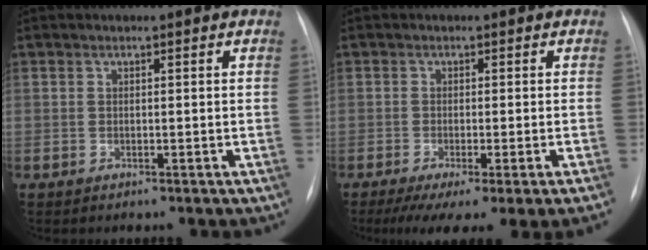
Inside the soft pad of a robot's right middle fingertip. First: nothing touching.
{"total": 10.2, "force": [-7.2, 0.3, 7.2], "torque": [-0.086, -0.019, -0.111]}